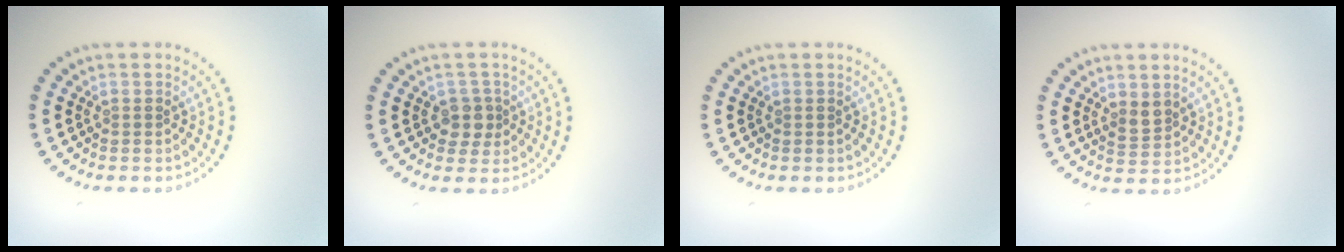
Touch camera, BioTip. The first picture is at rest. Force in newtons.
{"total": 2.1, "press": 1.8, "slide": 1.0}
{"total": 0.0}
{"total": 1.7, "press": 1.4, "slide": 1.0}